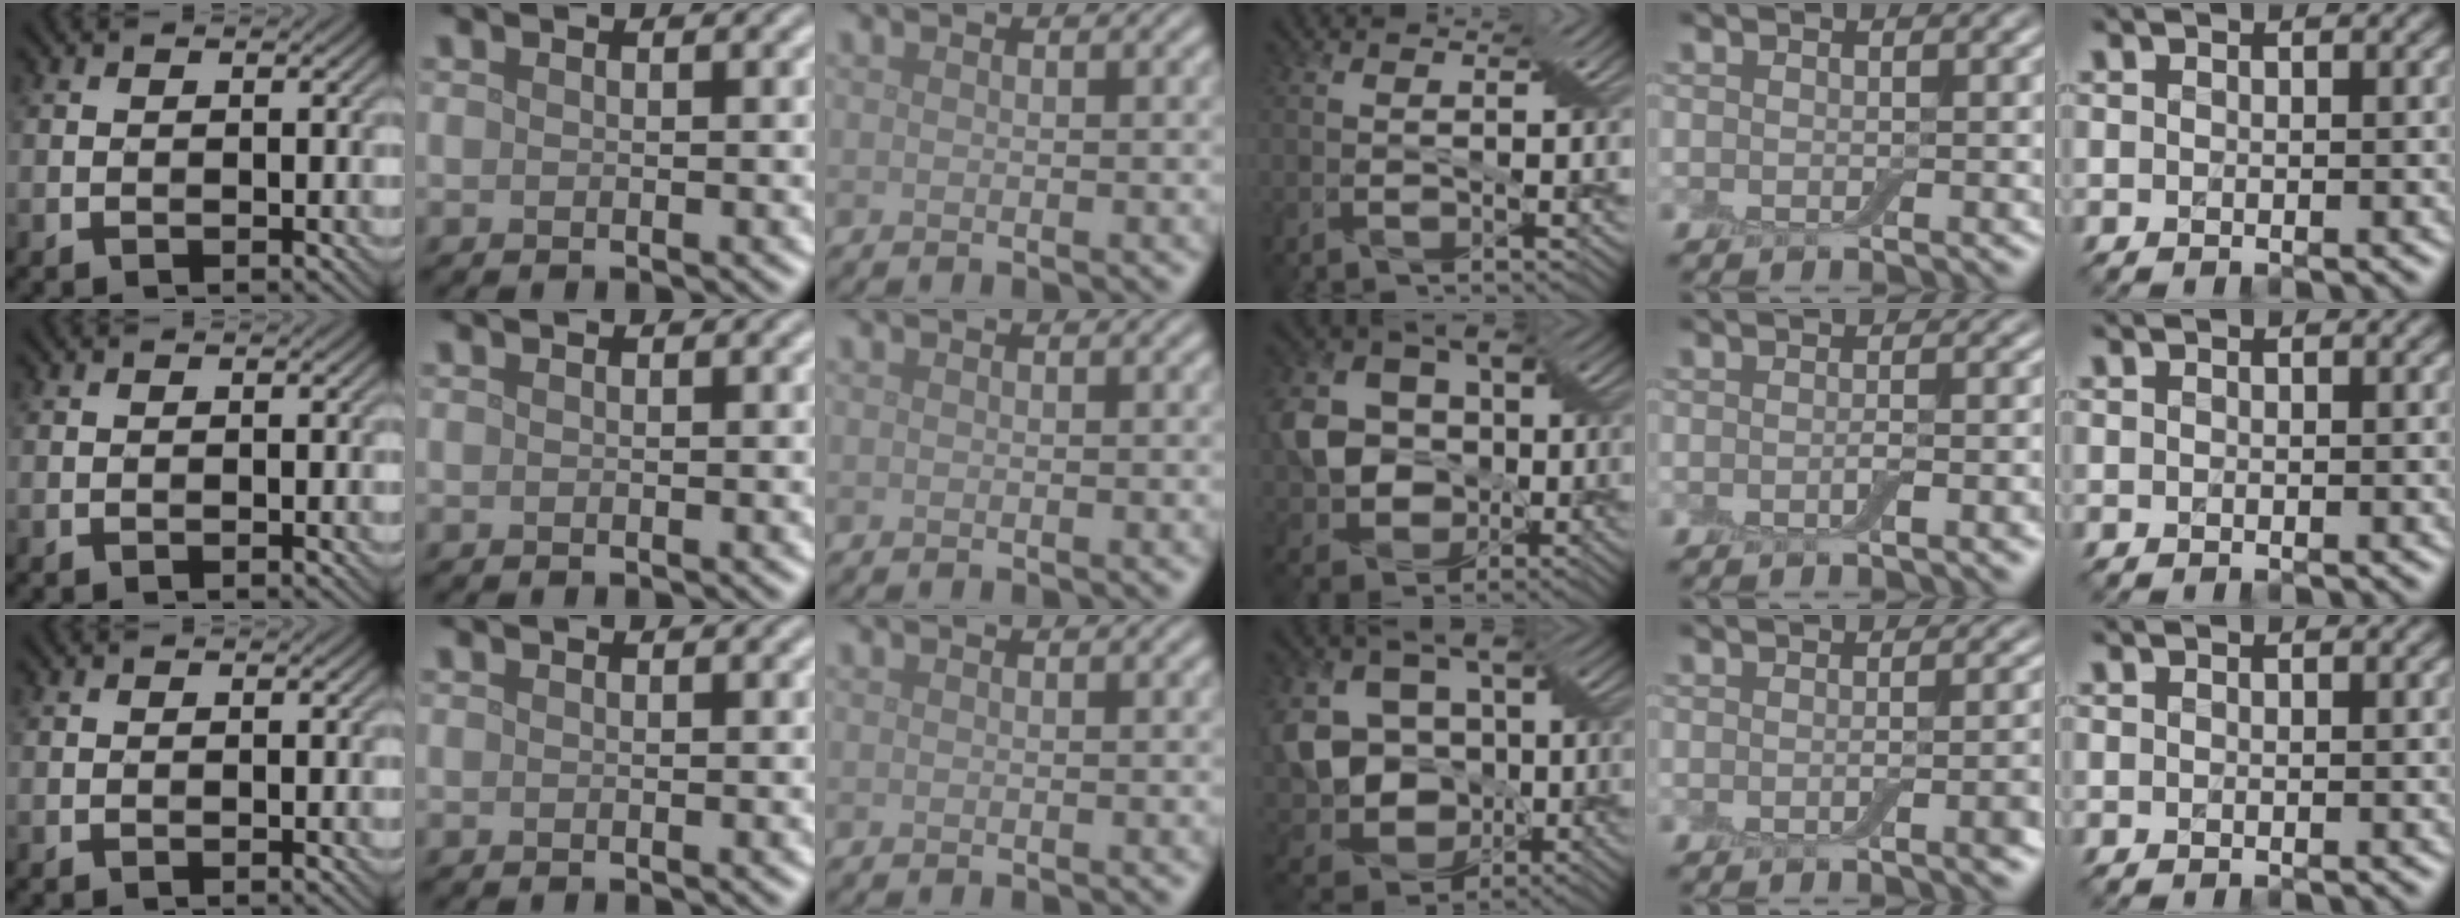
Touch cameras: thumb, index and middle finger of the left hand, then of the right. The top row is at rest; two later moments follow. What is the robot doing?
{"motion": "insert", "object": "backpack"}